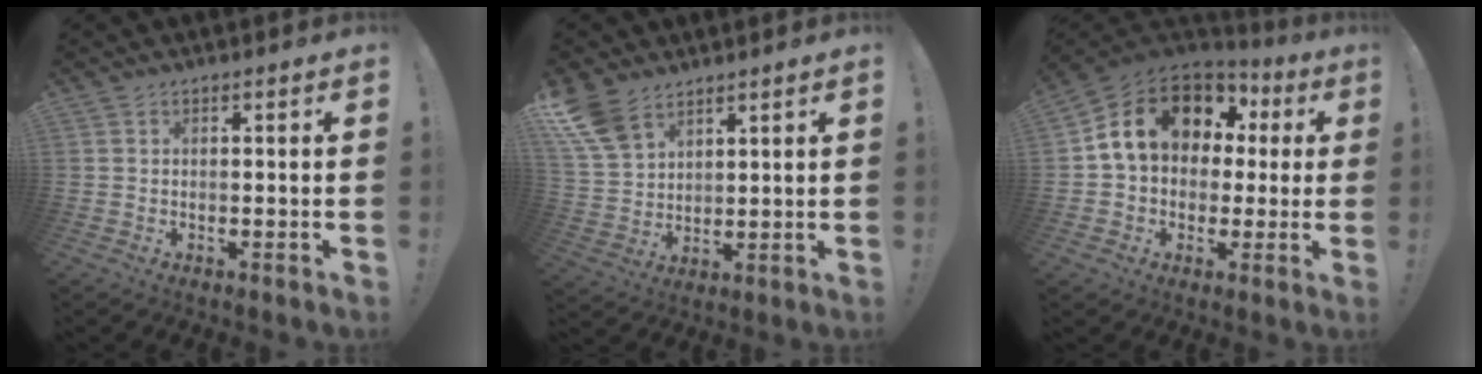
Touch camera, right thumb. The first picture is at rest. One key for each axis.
{"total": 10.8, "fx": 7.5, "fy": 6.0, "fz": 5.0, "tx": -0.112, "ty": -0.038, "tz": 0.152}
{"total": 16.4, "fx": 5.7, "fy": 12.0, "fz": 9.7, "tx": -0.162, "ty": -0.009, "tz": 0.114}